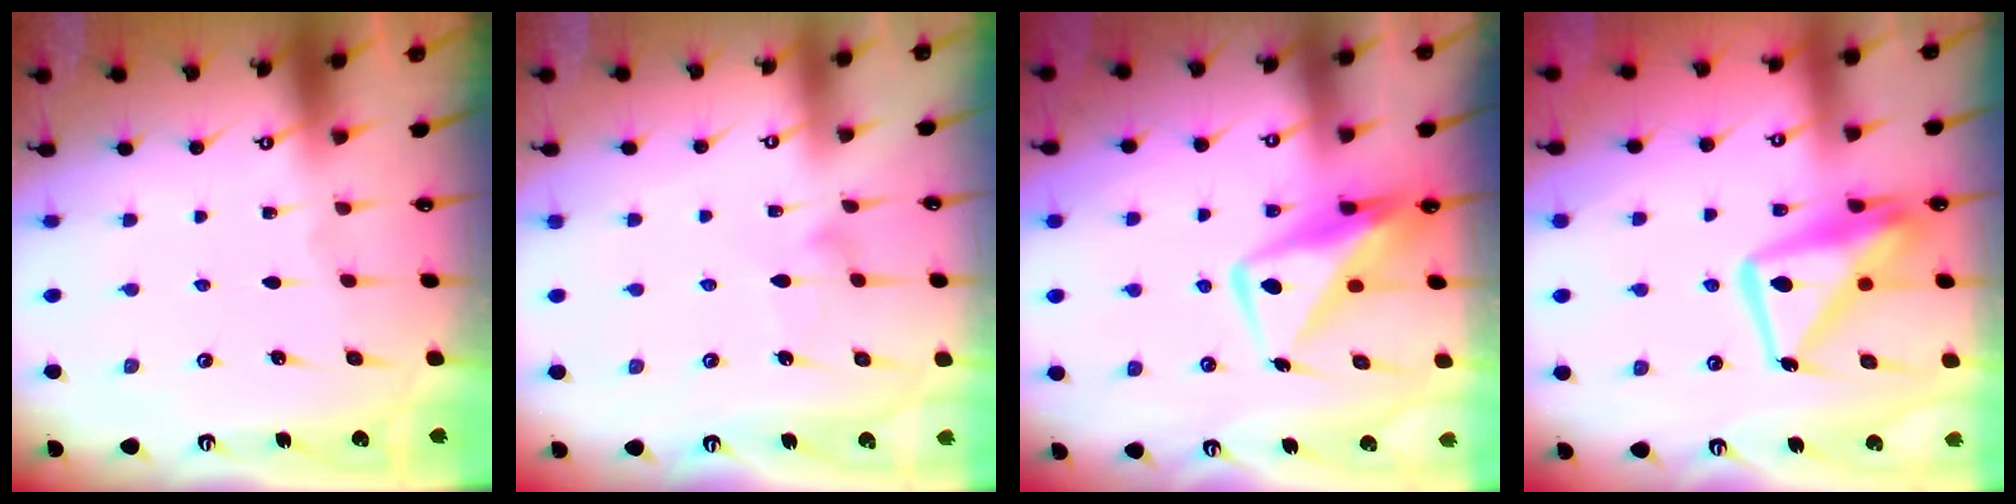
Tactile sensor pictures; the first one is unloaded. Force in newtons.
{"total": 4.3, "press": 4.3, "slide": 0.1}
{"total": 12.2, "press": 12.1, "slide": 1.2}
{"total": 14.8, "press": 14.7, "slide": 1.2}